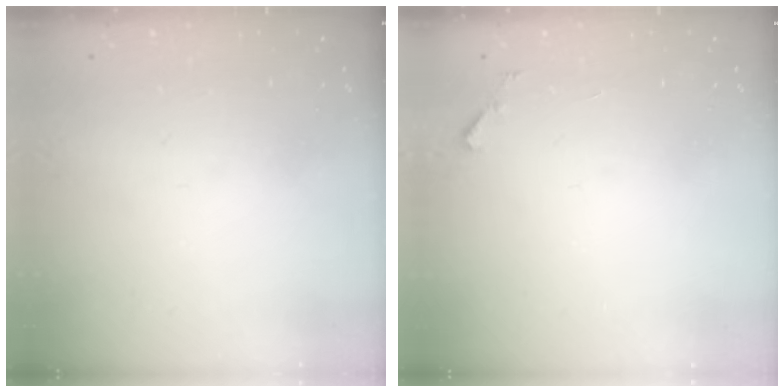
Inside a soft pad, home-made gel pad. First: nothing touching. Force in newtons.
{"total": 3.3, "press": 3.3, "slide": 0.3}